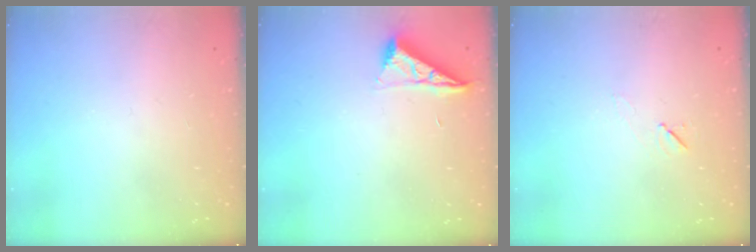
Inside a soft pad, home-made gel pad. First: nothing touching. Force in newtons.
{"total": 7.1, "press": 7.1, "slide": 0.5}
{"total": 4.8, "press": 4.4, "slide": 2.0}